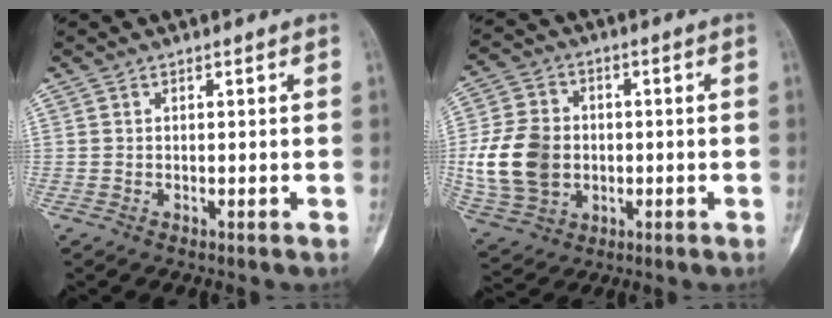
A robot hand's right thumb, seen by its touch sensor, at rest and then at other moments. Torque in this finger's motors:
{"motor_torque": [1.16, 1.16, 0.65, -0.59, 0.39]}